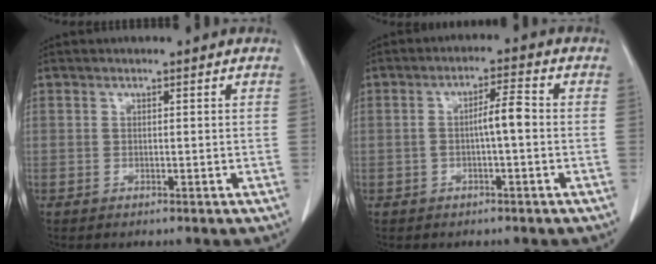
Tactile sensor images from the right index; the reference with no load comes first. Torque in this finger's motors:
{"motor_torque": [0.26, -0.09, 0.11, 0.05]}